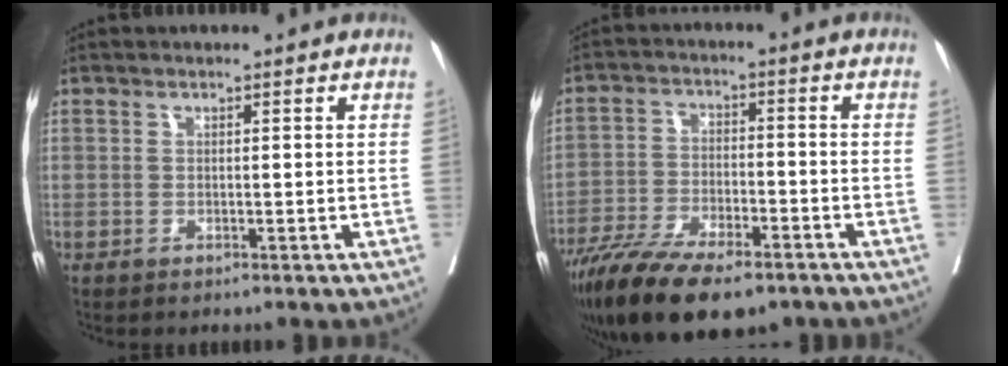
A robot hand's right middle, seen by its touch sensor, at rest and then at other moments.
{"total": 16.5, "force": [-12.3, 5.0, 9.8], "torque": [-0.181, -0.025, -0.206]}